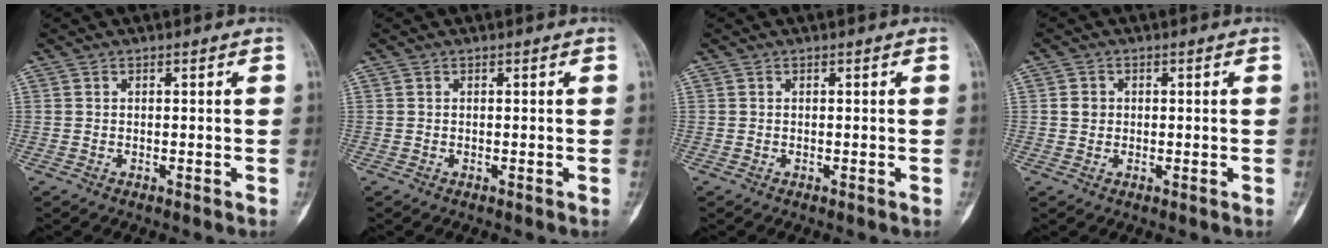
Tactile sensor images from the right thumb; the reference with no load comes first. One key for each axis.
{"total": 0.0}
{"total": 0.0}
{"total": 2.1, "fx": 0.2, "fy": 1.9, "fz": 0.8, "tx": -0.005, "ty": 0.003, "tz": 0.005}